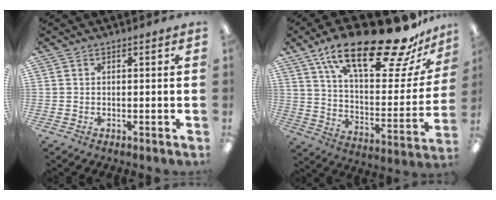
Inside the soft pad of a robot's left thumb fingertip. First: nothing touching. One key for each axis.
{"total": 26.5, "fx": 18.3, "fy": 8.2, "fz": 17.3, "tx": -0.266, "ty": -0.115, "tz": 0.300}